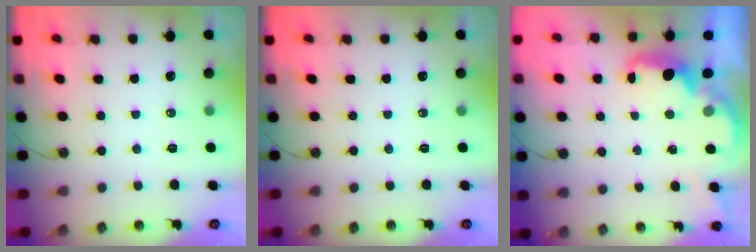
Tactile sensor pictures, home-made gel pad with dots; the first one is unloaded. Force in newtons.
{"total": 0.0}
{"total": 2.1, "press": 2.0, "slide": 0.7}